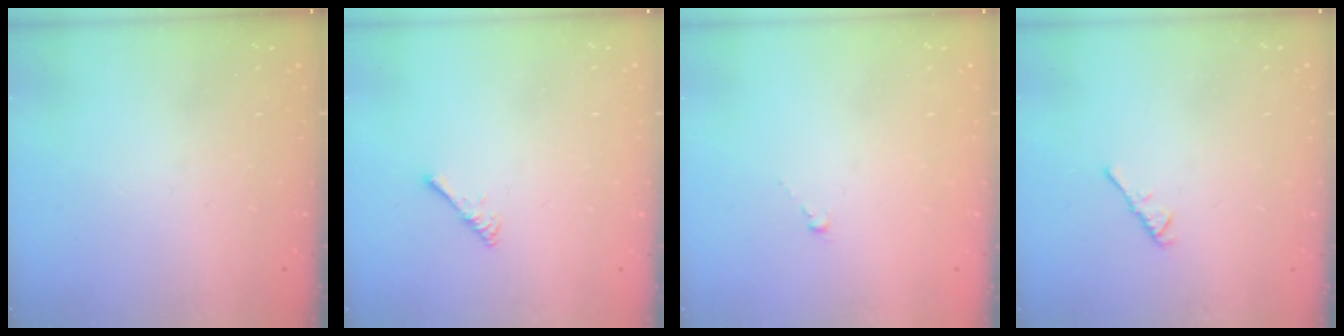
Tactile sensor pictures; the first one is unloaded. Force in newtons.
{"total": 2.4, "press": 2.4, "slide": 0.4}
{"total": 0.5, "press": 0.3, "slide": 0.4}
{"total": 2.4, "press": 2.3, "slide": 0.6}